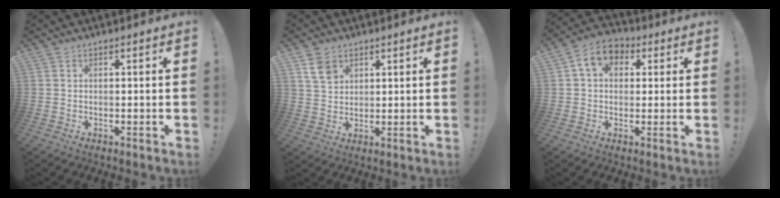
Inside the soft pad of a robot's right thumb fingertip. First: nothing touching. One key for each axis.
{"total": 6.4, "fx": 3.6, "fy": 4.7, "fz": 2.5, "tx": -0.028, "ty": -0.015, "tz": 0.068}
{"total": 8.8, "fx": 2.9, "fy": 6.5, "fz": 5.1, "tx": -0.083, "ty": 0.002, "tz": 0.059}